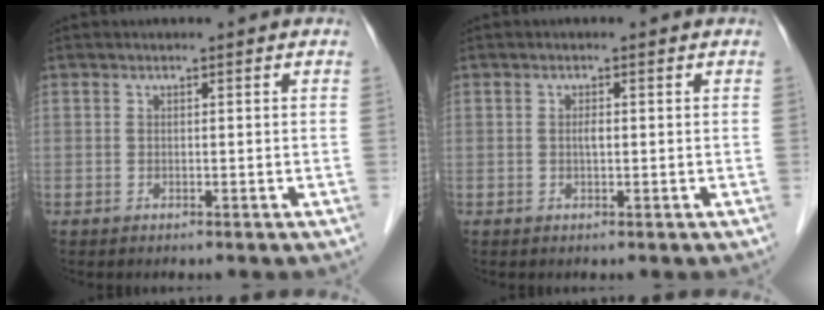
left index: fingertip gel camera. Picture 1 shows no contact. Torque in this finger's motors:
{"motor_torque": [0.29, 0.22, 0.00, 0.00]}